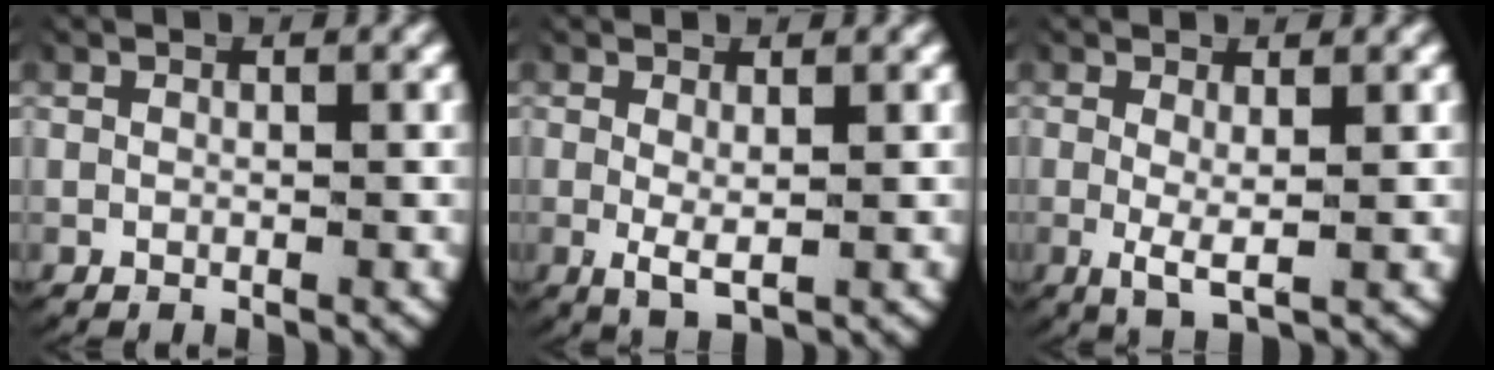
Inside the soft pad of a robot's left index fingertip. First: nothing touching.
{"total": 2.3, "force": [-0.1, 0.9, 2.1], "torque": [-0.051, -0.019, 0.008]}
{"total": 2.5, "force": [-0.1, 0.7, 2.4], "torque": [-0.060, -0.021, 0.008]}